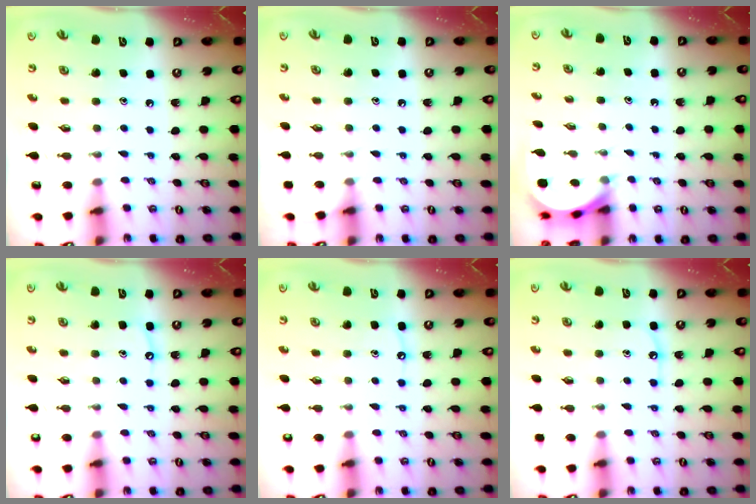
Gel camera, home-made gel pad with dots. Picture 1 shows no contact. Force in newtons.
{"total": 3.3, "press": 3.3, "slide": 0.4}
{"total": 4.7, "press": 4.6, "slide": 0.3}
{"total": 4.4, "press": 4.4, "slide": 0.5}
{"total": 5.1, "press": 5.1, "slide": 0.6}
{"total": 5.4, "press": 5.3, "slide": 0.6}